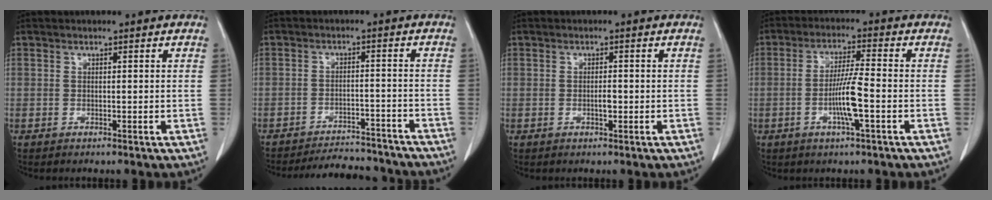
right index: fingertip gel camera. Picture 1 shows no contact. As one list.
[{"total": 10.6, "force": [-10.2, 2.3, 1.6], "torque": [-0.014, 0.008, -0.136]}, {"total": 1.4, "force": [-0.3, 0.4, 1.3], "torque": [-0.024, 0.001, -0.006]}, {"total": 6.8, "force": [-1.9, -0.1, 6.5], "torque": [-0.126, -0.002, -0.038]}]